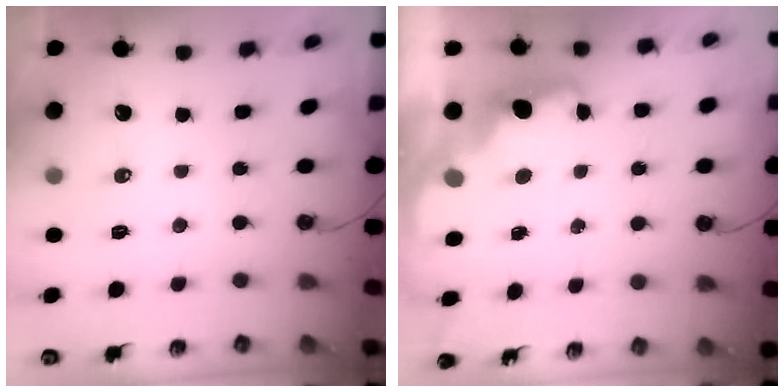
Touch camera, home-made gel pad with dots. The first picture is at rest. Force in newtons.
{"total": 2.5, "press": 2.4, "slide": 0.5}